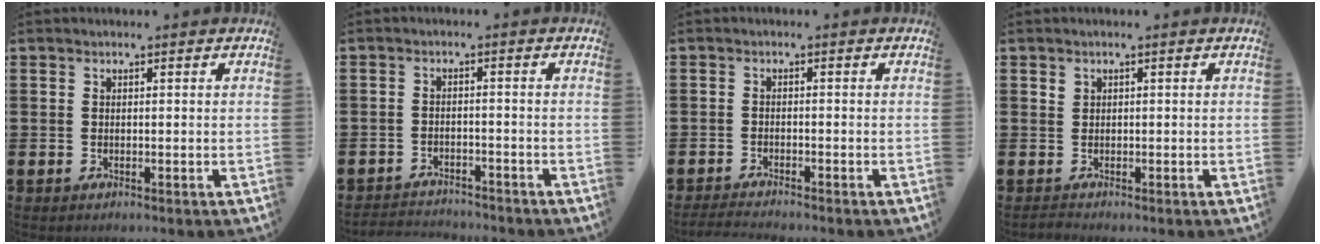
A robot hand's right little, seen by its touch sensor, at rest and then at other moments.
{"total": 2.3, "force": [-2.3, 0.2, -0.3], "torque": [-0.005, 0.003, -0.051]}
{"total": 1.4, "force": [-1.4, -0.1, 0.3], "torque": [-0.007, 0.003, -0.027]}
{"total": 0.9, "force": [0.3, 0.9, 0.1], "torque": [0.010, -0.002, 0.002]}